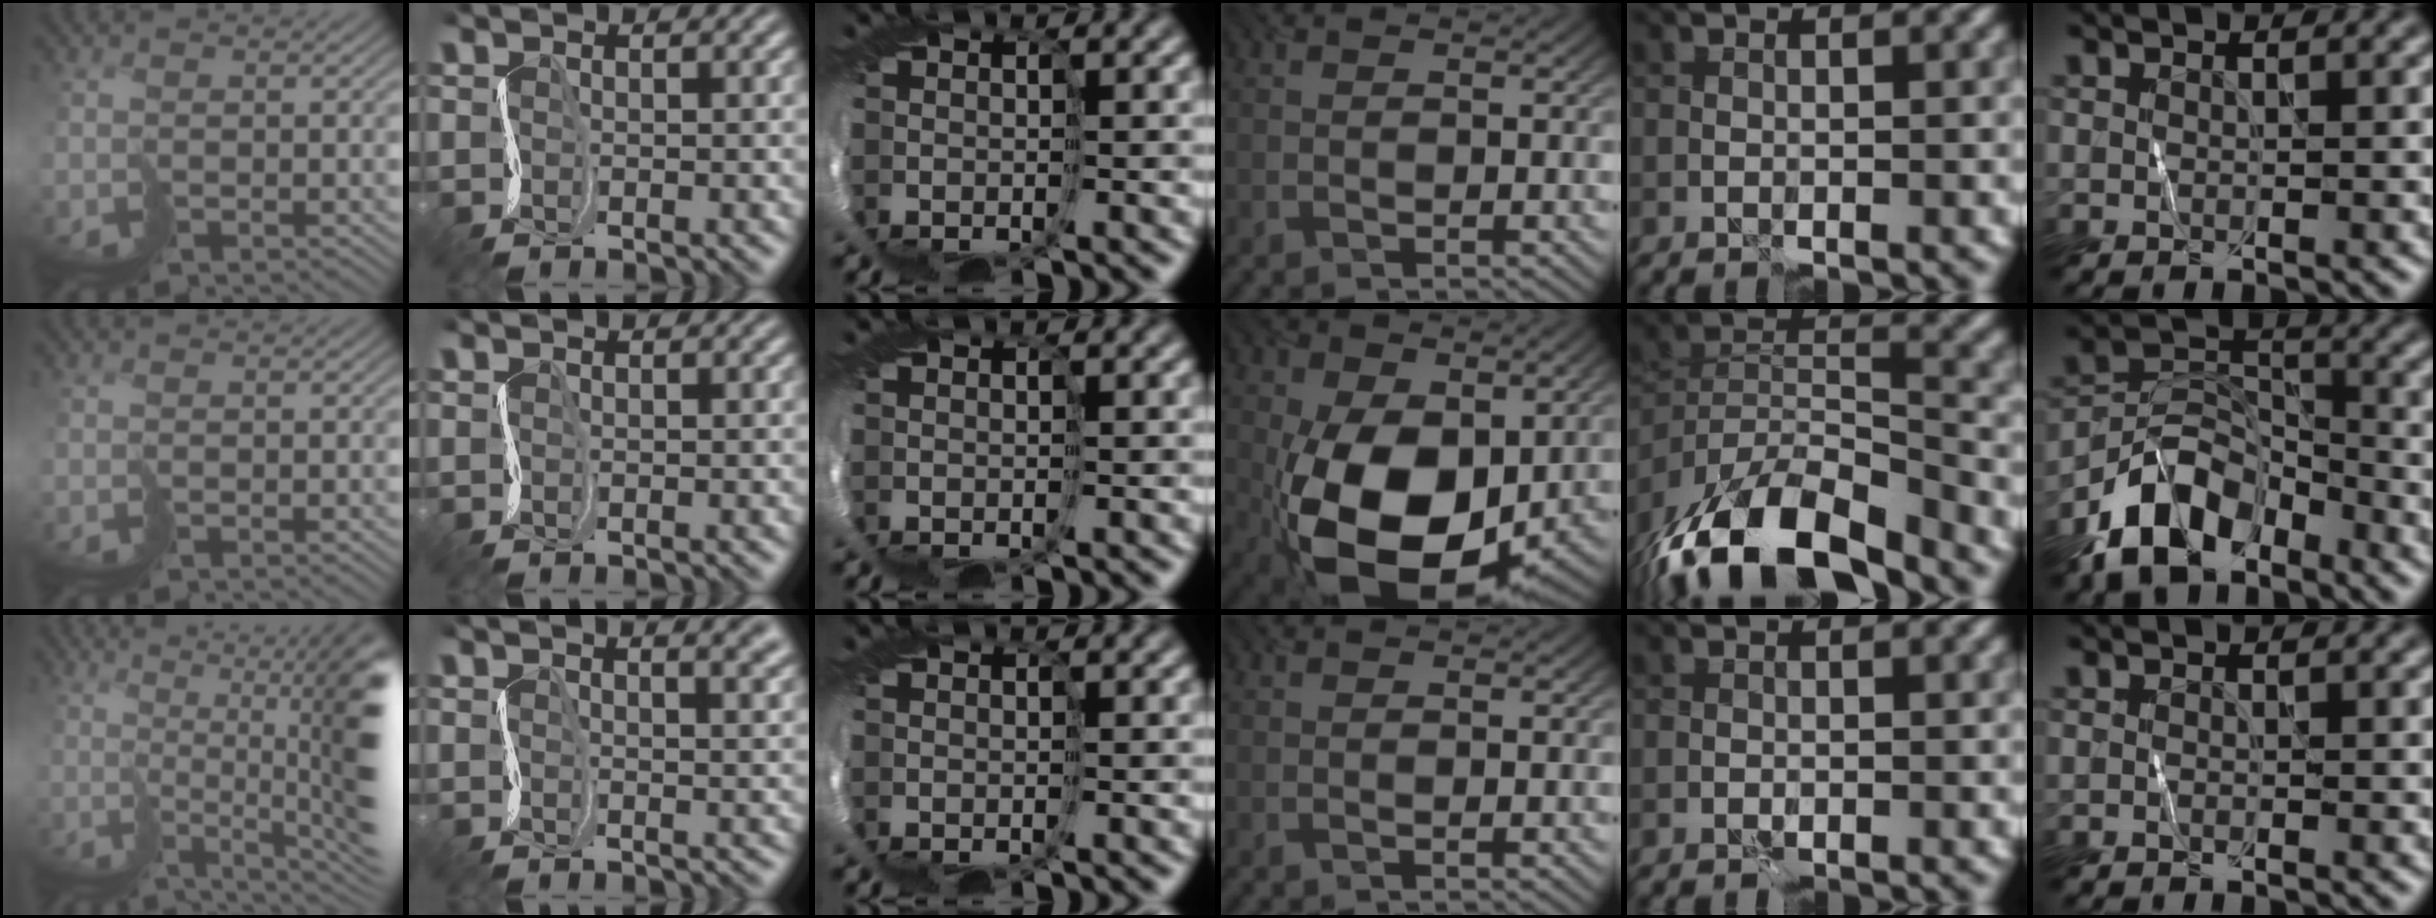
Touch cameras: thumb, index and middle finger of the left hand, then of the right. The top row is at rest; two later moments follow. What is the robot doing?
{"motion": "cut", "object": "tissue"}